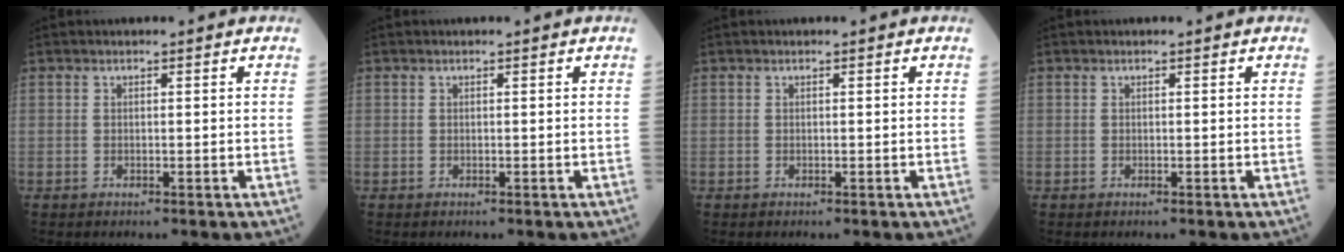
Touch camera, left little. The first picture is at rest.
{"total": 0.0}
{"total": 0.0}
{"total": 0.0}